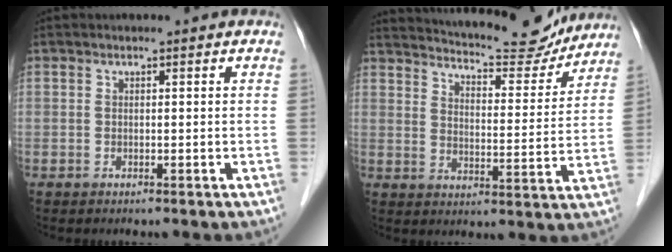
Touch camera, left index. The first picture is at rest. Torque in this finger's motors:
{"motor_torque": [-0.34, -0.82, 0.37, 0.09]}